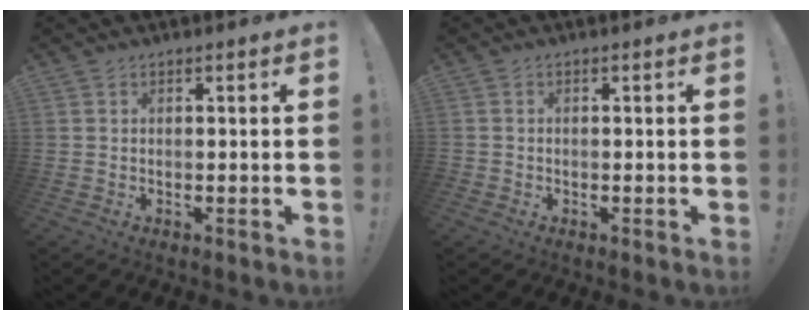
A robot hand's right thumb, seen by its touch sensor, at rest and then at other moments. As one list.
[{"total": 1.0, "force": [-0.7, 0.7, 0.1], "torque": [0.002, 0.002, -0.012]}]